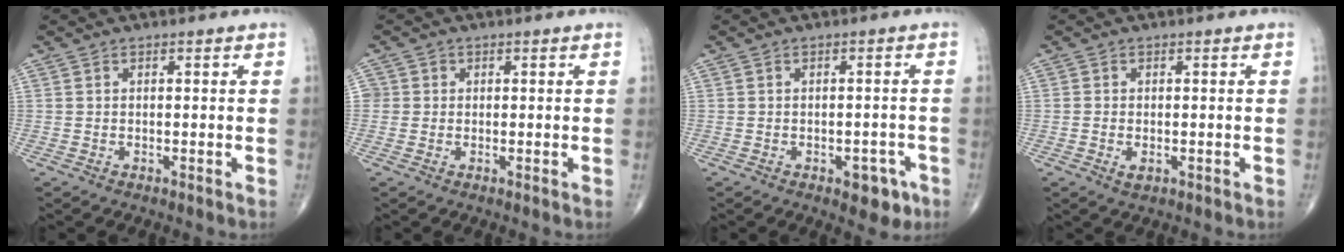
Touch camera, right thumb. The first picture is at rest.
{"total": 1.9, "force": [0.1, 1.9, 0.2], "torque": [0.011, 0.005, -0.001]}
{"total": 5.0, "force": [-2.5, 2.7, 3.4], "torque": [-0.018, 0.013, -0.026]}
{"total": 1.8, "force": [-0.5, 1.0, 1.4], "torque": [-0.026, -0.003, -0.010]}